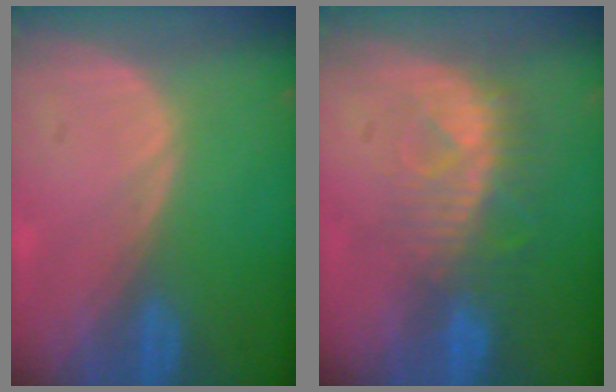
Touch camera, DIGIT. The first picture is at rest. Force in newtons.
{"total": 8.1, "press": 7.4, "slide": 3.3}